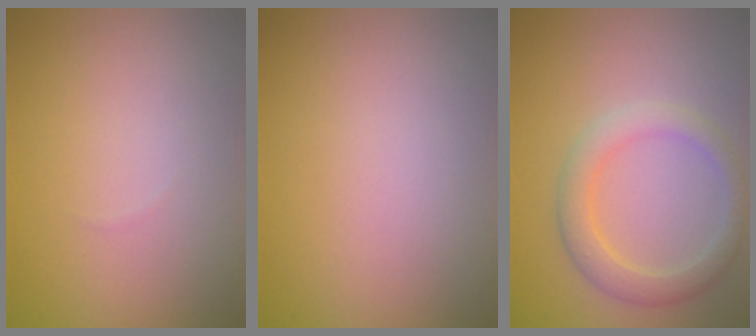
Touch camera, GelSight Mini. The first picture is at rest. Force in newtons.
{"total": 0.0}
{"total": 3.1, "press": 3.1, "slide": 0.1}